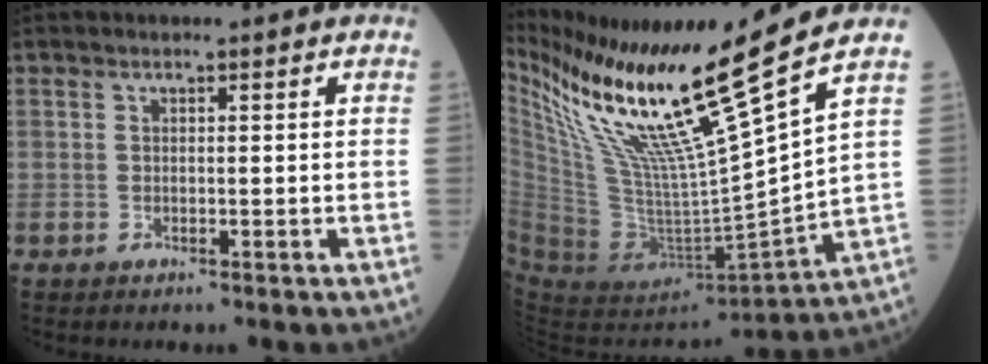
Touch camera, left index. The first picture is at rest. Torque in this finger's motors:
{"motor_torque": [0.61, -0.80, 0.50, 0.21]}